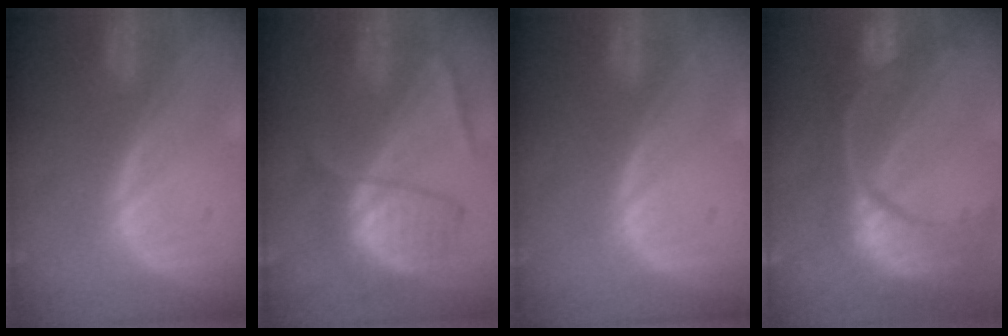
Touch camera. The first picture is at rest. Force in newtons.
{"total": 6.7, "press": 6.7, "slide": 0.6}
{"total": 0.0}
{"total": 13.5, "press": 10.8, "slide": 8.0}